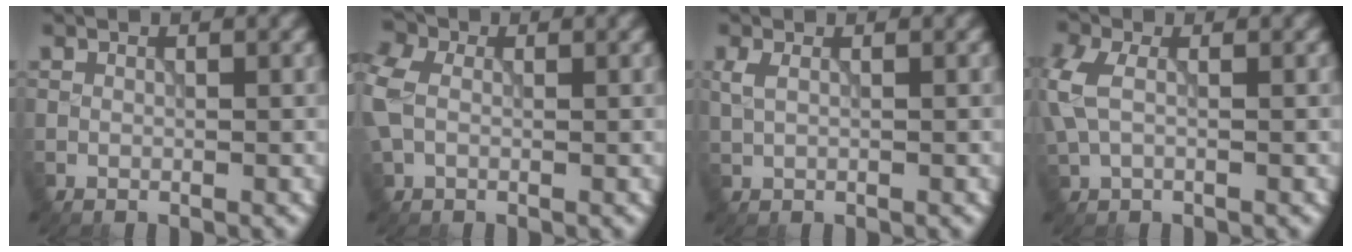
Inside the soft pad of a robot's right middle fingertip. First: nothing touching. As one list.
[{"total": 5.3, "force": [0.3, 3.9, 3.5], "torque": [-0.090, 0.005, 0.000]}, {"total": 1.6, "force": [0.4, 0.8, 1.3], "torque": [-0.031, 0.001, 0.013]}, {"total": 4.2, "force": [-0.1, 2.6, 3.3], "torque": [-0.092, 0.005, -0.006]}]